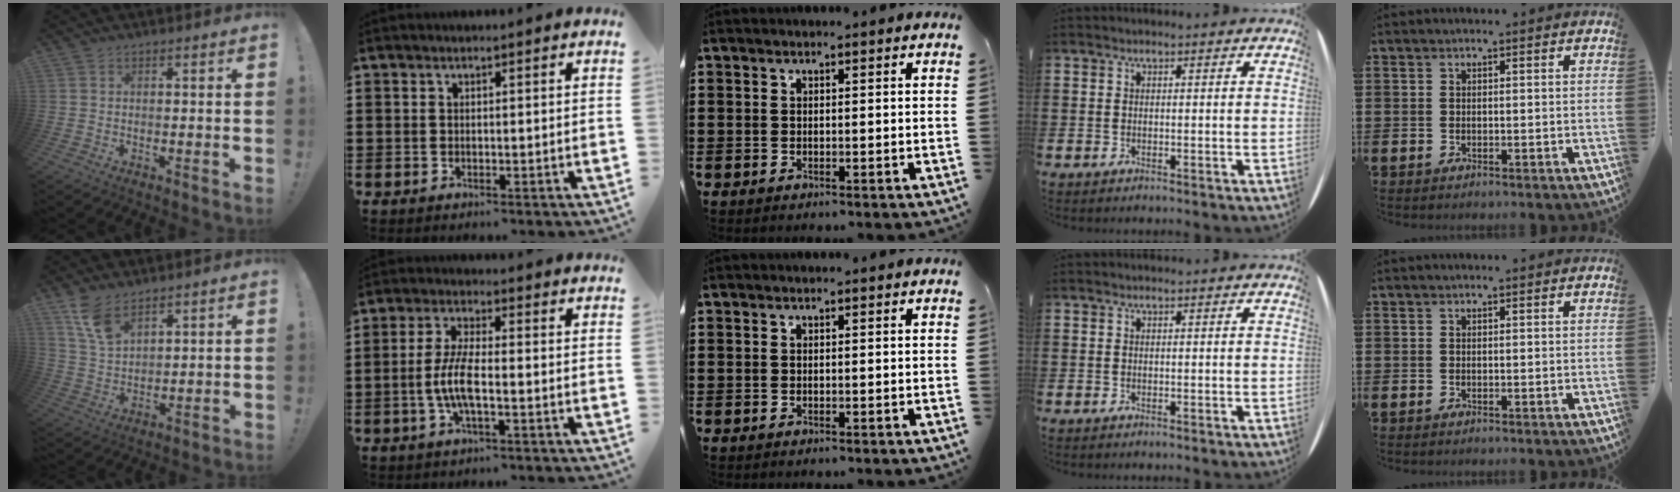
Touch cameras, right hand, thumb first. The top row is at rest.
{"thumb": {"total": 8.3, "force": [6.0, 3.5, 4.6], "torque": [-0.083, -0.030, 0.114]}, "index": {"total": 6.0, "force": [-1.6, 1.6, 5.5], "torque": [-0.123, -0.005, -0.037]}}